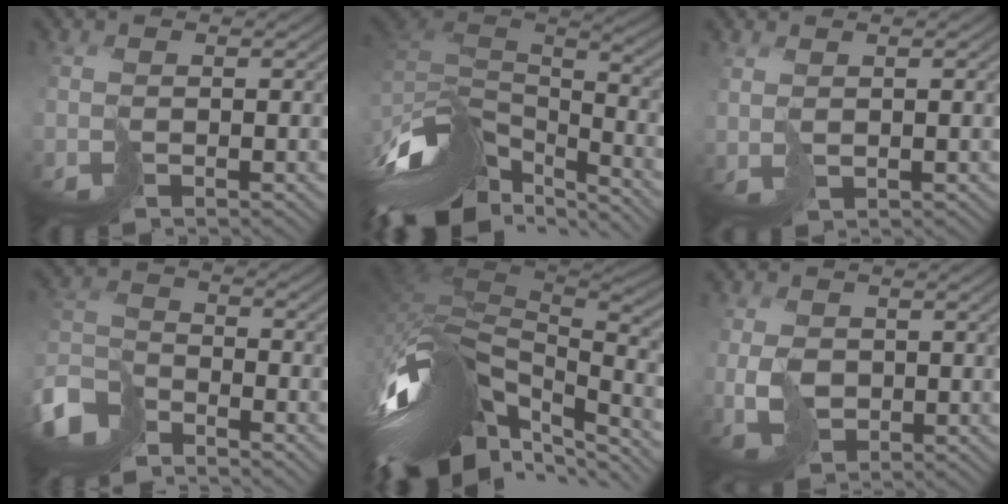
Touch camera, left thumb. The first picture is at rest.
{"total": 12.8, "force": [-5.5, 7.7, 8.6], "torque": [-0.230, -0.018, -0.077]}
{"total": 1.3, "force": [1.2, 0.2, 0.5], "torque": [-0.006, 0.002, 0.031]}
{"total": 7.2, "force": [-5.4, 3.5, 3.3], "torque": [-0.086, -0.015, -0.122]}
{"total": 14.4, "force": [-4.8, 8.2, 10.9], "torque": [-0.232, -0.012, -0.071]}
{"total": 3.1, "force": [0.4, 2.7, 1.5], "torque": [-0.044, -0.007, 0.017]}